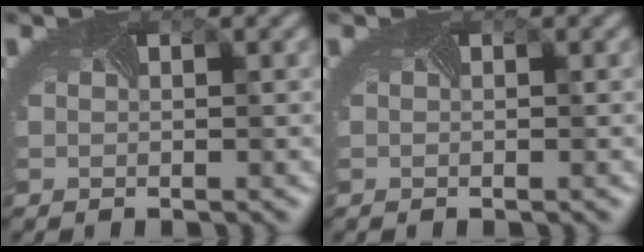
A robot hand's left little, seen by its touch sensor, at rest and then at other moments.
{"total": 0.0}